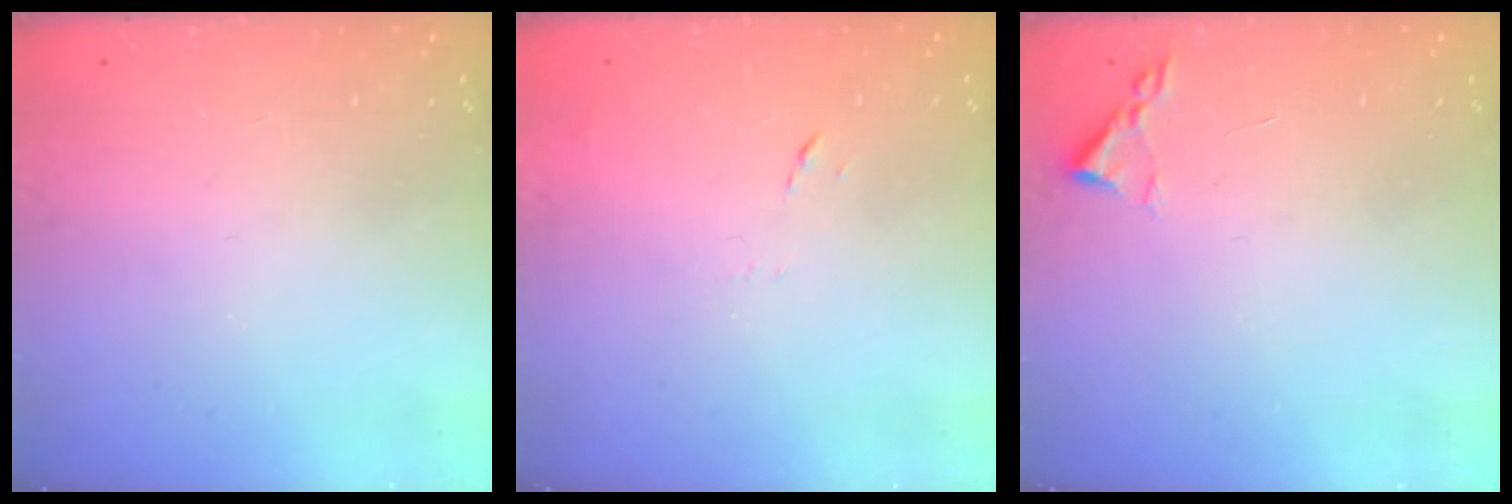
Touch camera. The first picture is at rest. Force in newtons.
{"total": 7.2, "press": 7.2, "slide": 0.6}
{"total": 1.8, "press": 1.8, "slide": 0.3}